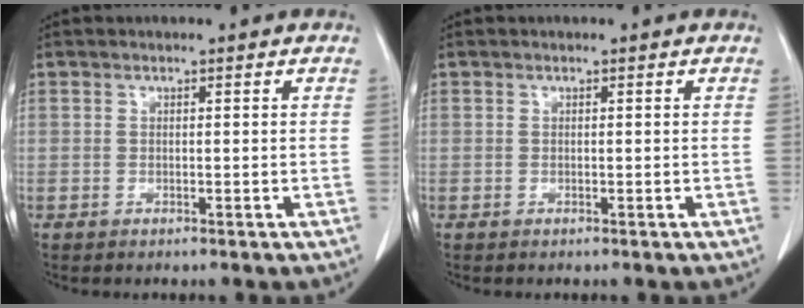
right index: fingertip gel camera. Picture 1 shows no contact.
{"total": 0.0}